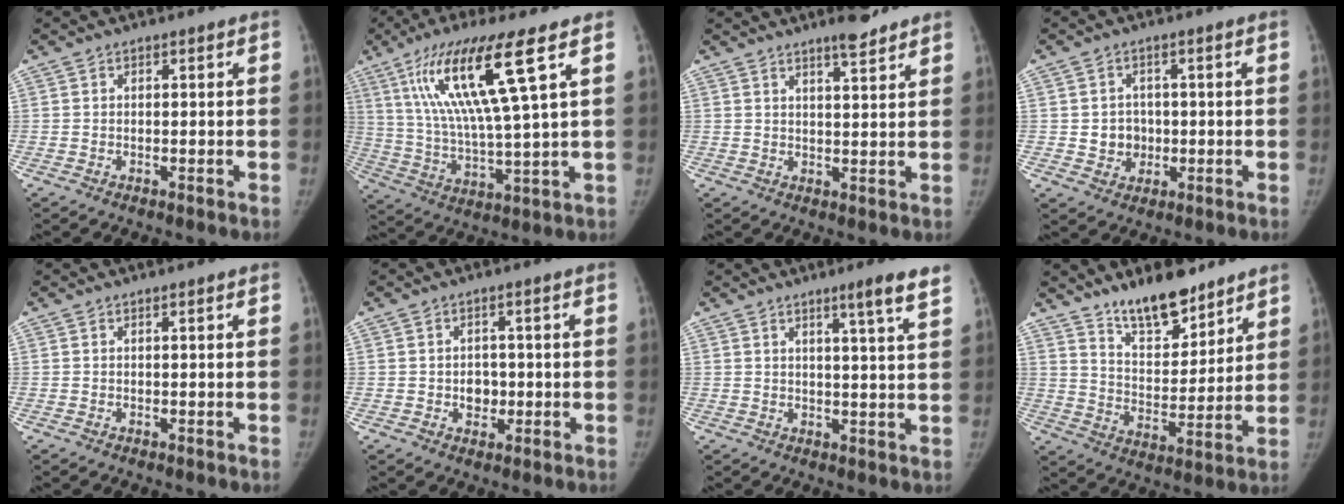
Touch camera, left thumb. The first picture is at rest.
{"total": 17.8, "force": [7.9, 1.3, 15.9], "torque": [-0.315, -0.025, 0.144]}
{"total": 5.0, "force": [4.0, 0.7, 2.9], "torque": [-0.036, -0.029, 0.058]}
{"total": 4.3, "force": [-0.2, 4.0, 1.6], "torque": [-0.001, 0.005, 0.003]}
{"total": 0.0}
{"total": 3.4, "force": [-0.4, 2.8, 1.9], "torque": [-0.006, 0.005, -0.004]}
{"total": 5.9, "force": [3.9, -0.5, 4.4], "torque": [-0.062, -0.028, 0.055]}
{"total": 12.7, "force": [10.1, 4.8, 6.0], "torque": [-0.064, -0.076, 0.176]}